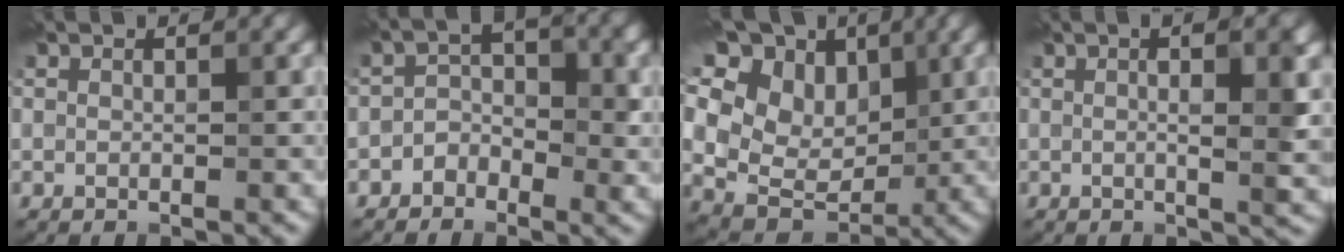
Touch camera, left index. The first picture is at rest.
{"total": 2.5, "force": [-1.4, 1.6, 1.3], "torque": [-0.016, 0.012, -0.027]}
{"total": 13.9, "force": [6.0, 9.5, 8.2], "torque": [-0.168, 0.057, 0.087]}
{"total": 5.5, "force": [0.7, 1.3, 5.3], "torque": [-0.060, 0.013, 0.001]}